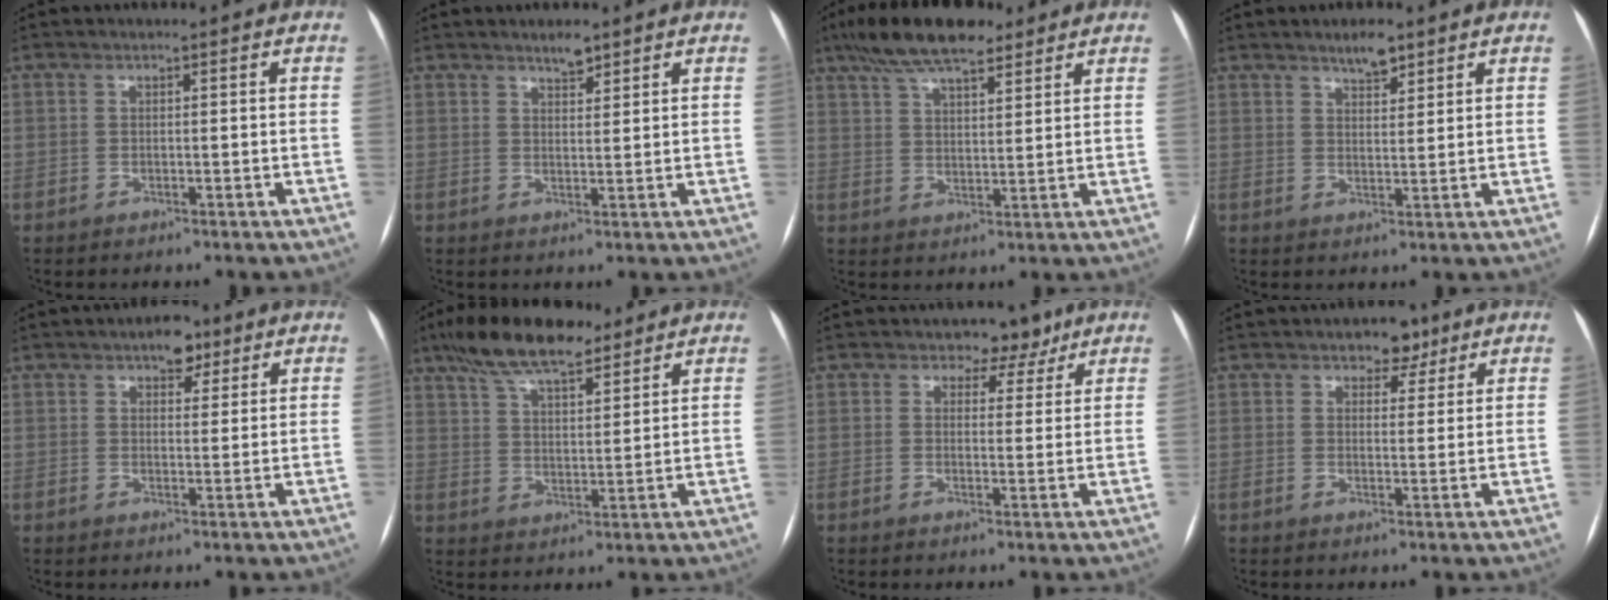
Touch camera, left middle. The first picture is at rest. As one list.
[{"total": 2.4, "force": [2.0, 0.6, 1.1], "torque": [-0.020, 0.000, 0.034]}, {"total": 11.9, "force": [8.8, 3.6, 7.1], "torque": [-0.135, 0.029, 0.154]}, {"total": 3.5, "force": [2.8, 1.0, 2.0], "torque": [-0.033, 0.000, 0.045]}, {"total": 4.1, "force": [2.7, 2.2, 2.3], "torque": [-0.029, 0.009, 0.038]}, {"total": 12.9, "force": [9.7, 3.9, 7.7], "torque": [-0.146, 0.026, 0.170]}, {"total": 4.4, "force": [3.0, 2.9, 1.1], "torque": [-0.001, 0.000, 0.036]}, {"total": 4.0, "force": [2.7, 2.4, 1.7], "torque": [-0.013, 0.005, 0.037]}]